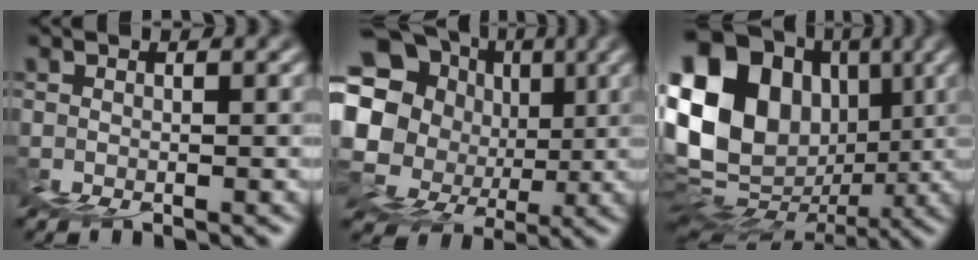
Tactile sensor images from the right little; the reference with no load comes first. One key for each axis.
{"total": 17.0, "fx": 5.1, "fy": 14.6, "fz": 7.2, "tx": -0.172, "ty": 0.026, "tz": 0.083}
{"total": 17.3, "fx": 4.3, "fy": 14.0, "fz": 9.2, "tx": -0.172, "ty": 0.033, "tz": 0.090}